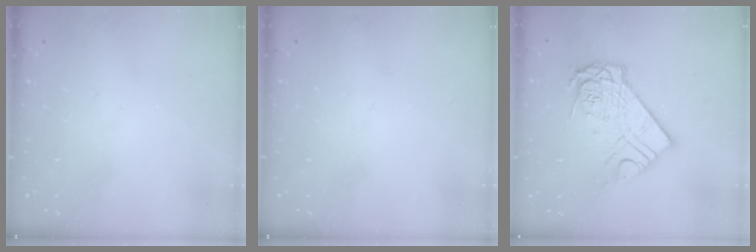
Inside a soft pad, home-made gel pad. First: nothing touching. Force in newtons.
{"total": 0.0}
{"total": 12.9, "press": 12.9, "slide": 1.0}